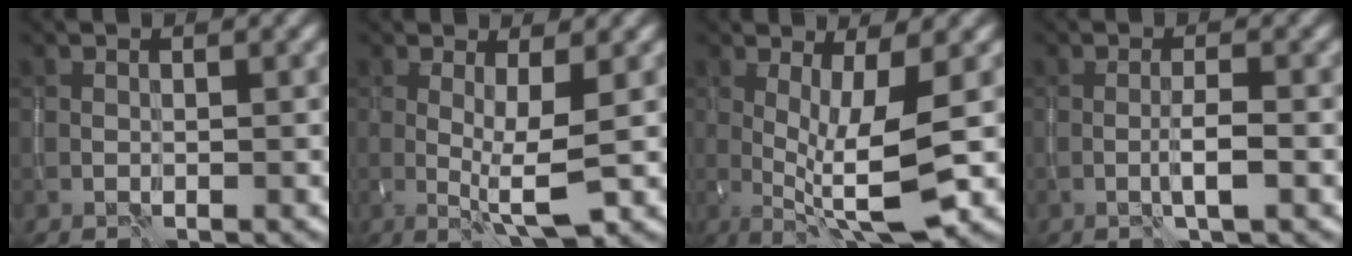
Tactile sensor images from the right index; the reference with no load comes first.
{"total": 3.9, "force": [-0.1, 0.6, 3.8], "torque": [-0.071, -0.012, -0.001]}
{"total": 7.0, "force": [-0.5, 1.8, 6.8], "torque": [-0.123, -0.011, -0.005]}
{"total": 1.9, "force": [-0.6, 0.0, 1.8], "torque": [-0.032, 0.000, -0.012]}